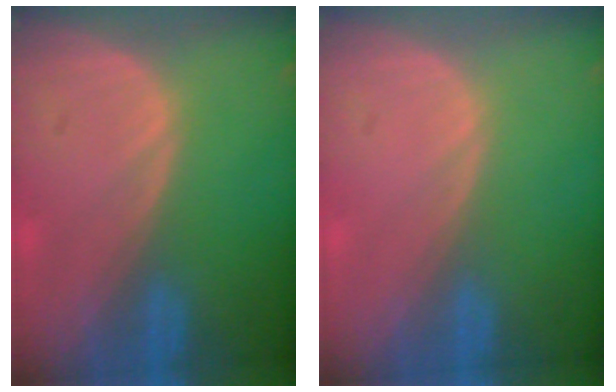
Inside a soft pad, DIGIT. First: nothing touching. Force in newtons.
{"total": 0.0}